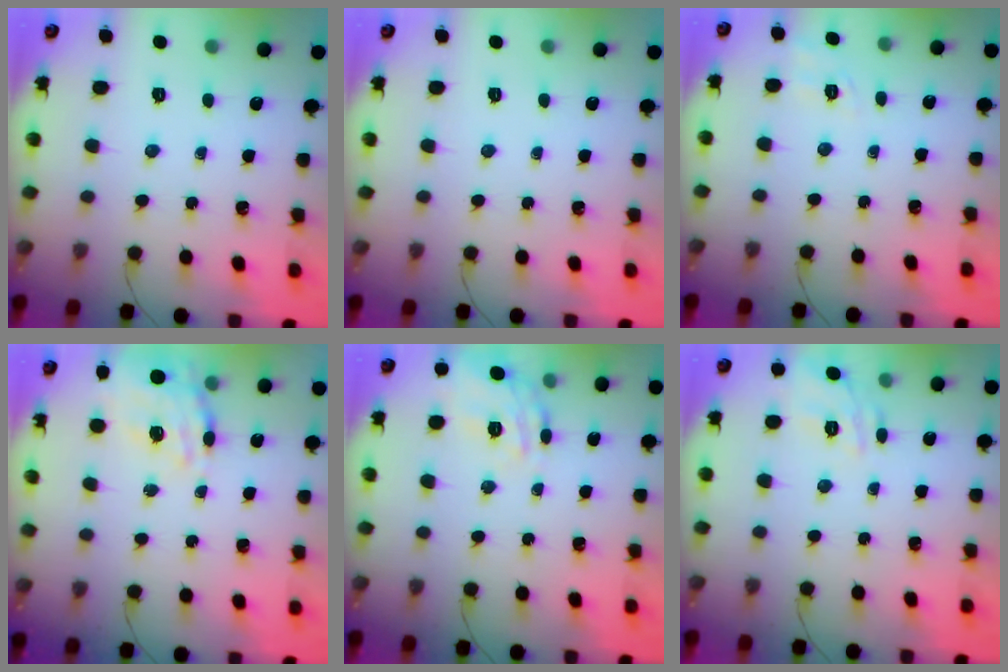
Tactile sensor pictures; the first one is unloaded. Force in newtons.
{"total": 0.0}
{"total": 3.6, "press": 3.1, "slide": 1.8}
{"total": 16.0, "press": 15.6, "slide": 3.3}
{"total": 15.6, "press": 15.6, "slide": 0.7}
{"total": 11.0, "press": 11.0, "slide": 1.4}